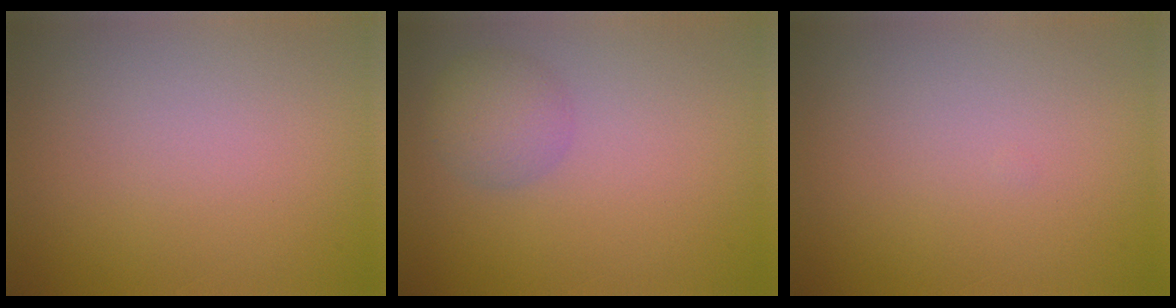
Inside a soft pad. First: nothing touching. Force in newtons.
{"total": 2.1, "press": 2.1, "slide": 0.2}
{"total": 0.0}